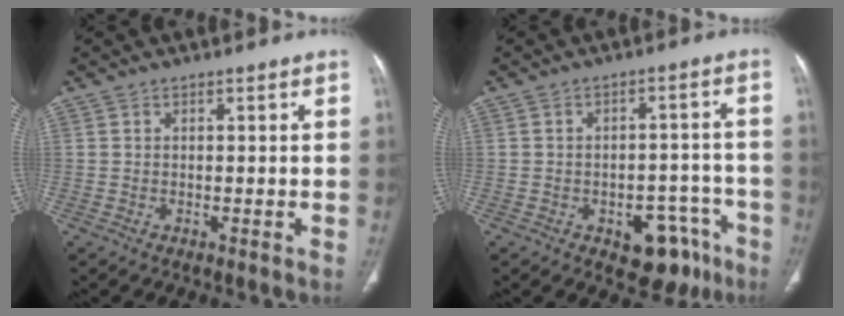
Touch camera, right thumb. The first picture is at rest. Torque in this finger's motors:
{"motor_torque": [2.52, 2.49, 0.54, -0.58, 0.10]}